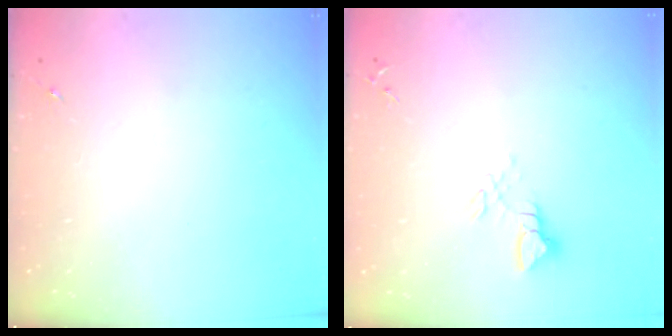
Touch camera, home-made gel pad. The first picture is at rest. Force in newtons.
{"total": 3.9, "press": 3.9, "slide": 0.3}